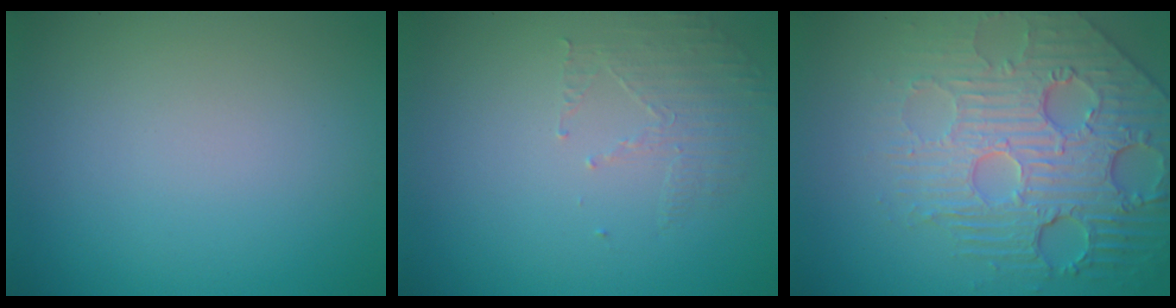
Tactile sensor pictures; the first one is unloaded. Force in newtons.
{"total": 1.6, "press": 0.7, "slide": 1.4}
{"total": 7.9, "press": 5.6, "slide": 5.5}